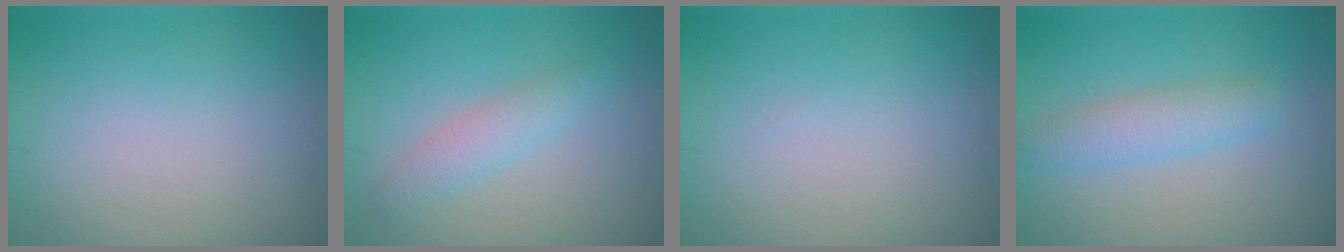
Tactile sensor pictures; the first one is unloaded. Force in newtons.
{"total": 2.1, "press": 2.1, "slide": 0.2}
{"total": 0.0}
{"total": 3.0, "press": 3.0, "slide": 0.1}